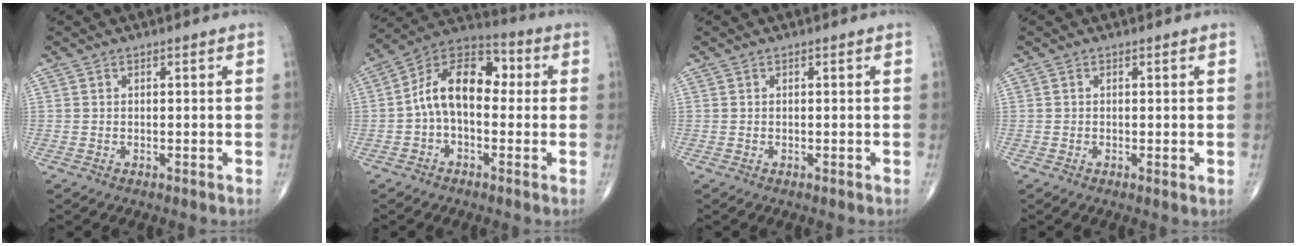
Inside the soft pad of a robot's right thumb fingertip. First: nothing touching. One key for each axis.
{"total": 13.1, "fx": 0.0, "fy": 8.0, "fz": 10.3, "tx": -0.152, "ty": 0.042, "tz": -0.017}
{"total": 0.0}
{"total": 0.8, "fx": 0.0, "fy": 0.2, "fz": 0.8, "tx": -0.015, "ty": -0.004, "tz": -0.002}